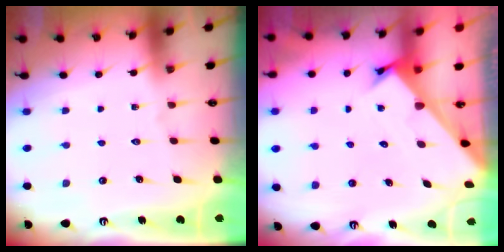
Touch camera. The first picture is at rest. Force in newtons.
{"total": 2.4, "press": 2.4, "slide": 0.2}